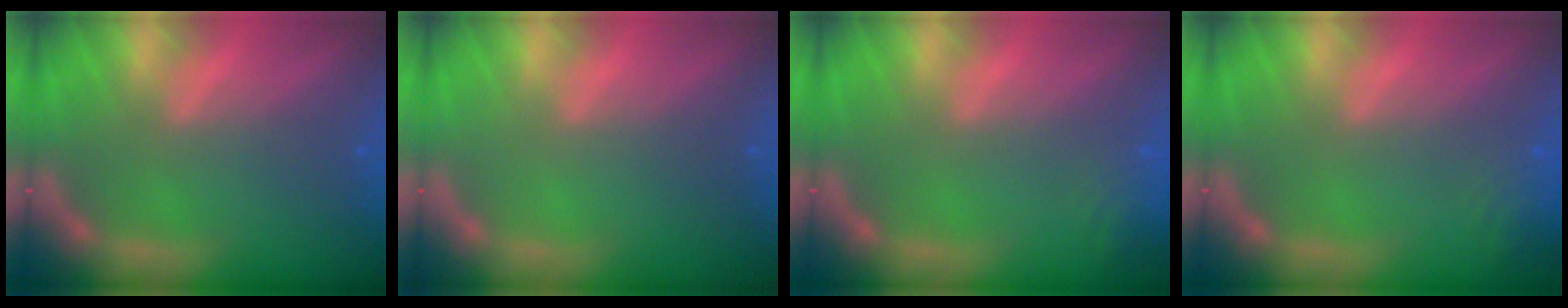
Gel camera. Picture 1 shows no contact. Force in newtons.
{"total": 0.0}
{"total": 3.0}
{"total": 3.0}